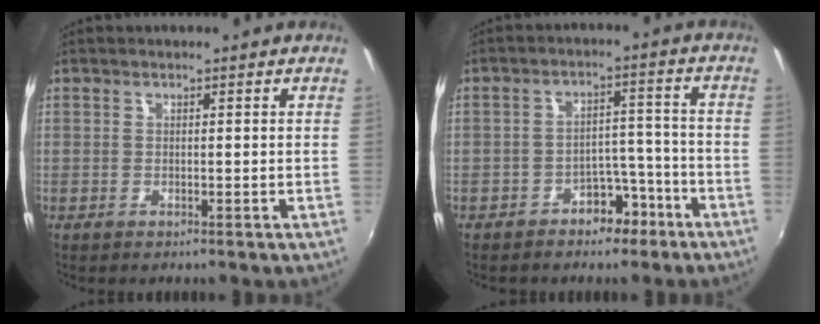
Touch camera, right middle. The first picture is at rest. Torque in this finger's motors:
{"motor_torque": [1.09, -1.05, 0.10, 0.02]}